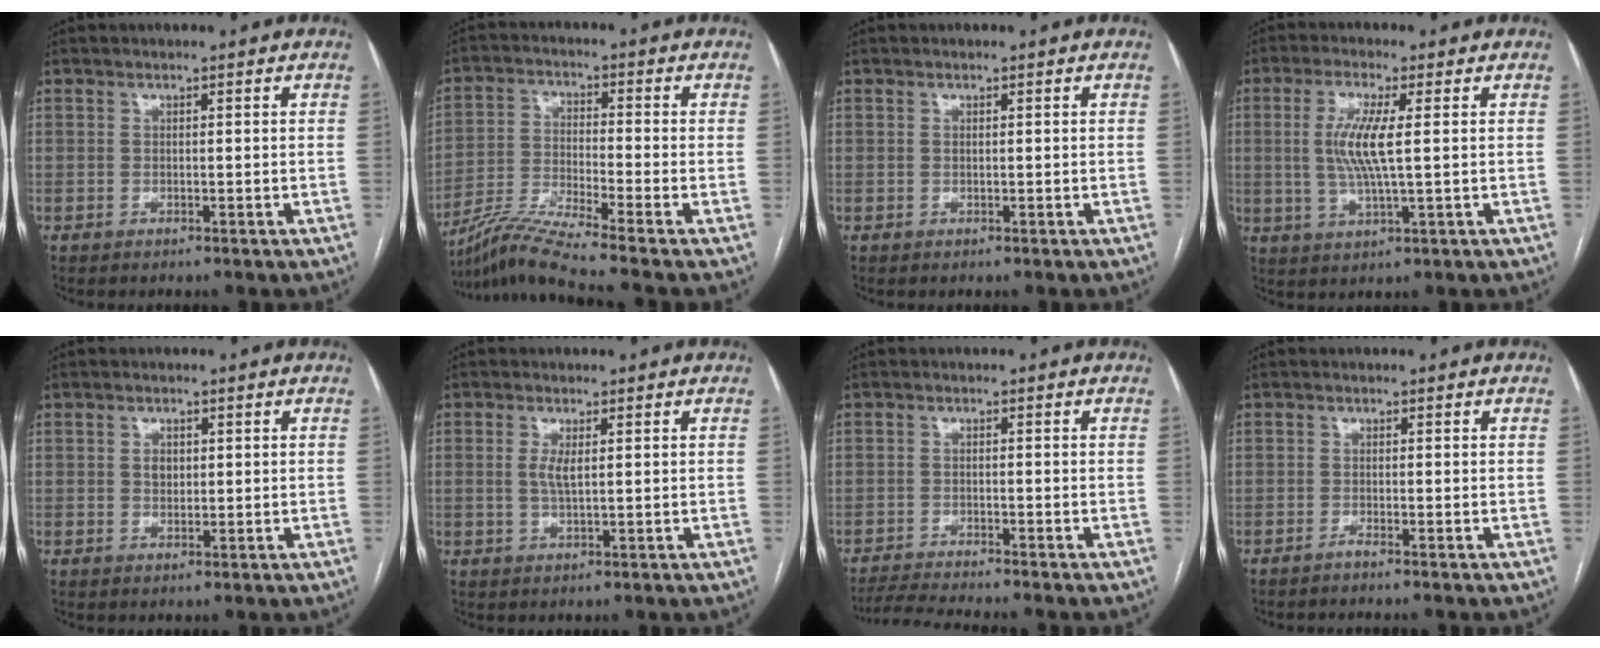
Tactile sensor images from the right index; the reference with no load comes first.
{"total": 9.7, "force": [-8.4, -2.6, 4.1], "torque": [-0.084, -0.020, -0.158]}
{"total": 0.0}
{"total": 7.1, "force": [0.8, 0.7, 7.1], "torque": [-0.151, -0.002, 0.016]}
{"total": 1.9, "force": [0.4, 1.4, 1.3], "torque": [-0.021, 0.000, 0.008]}
{"total": 2.7, "force": [0.5, 0.7, 2.6], "torque": [-0.056, -0.003, 0.011]}
{"total": 6.1, "force": [-5.6, -1.2, 2.0], "torque": [-0.033, -0.019, -0.094]}
{"total": 1.1, "force": [-0.9, -0.4, 0.4], "torque": [-0.006, 0.004, -0.018]}